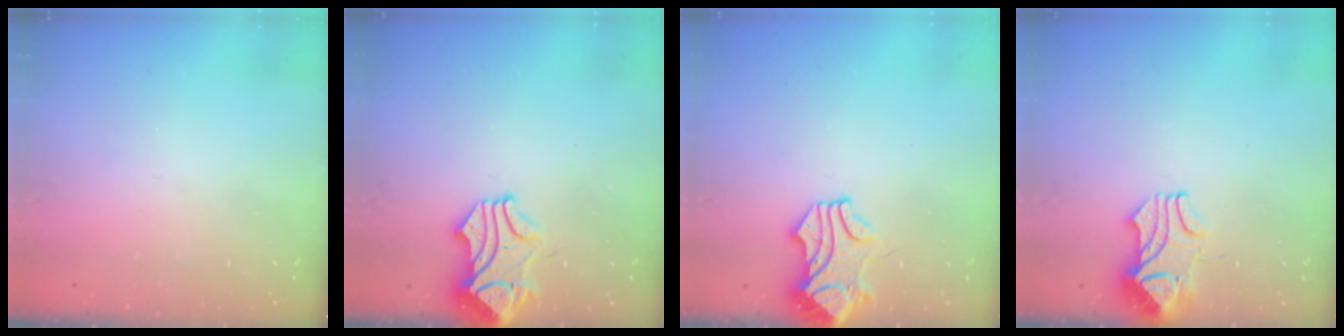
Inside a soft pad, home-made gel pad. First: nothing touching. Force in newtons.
{"total": 1.0, "press": 0.6, "slide": 0.8}
{"total": 1.9, "press": 1.8, "slide": 0.6}
{"total": 2.0, "press": 1.9, "slide": 0.8}